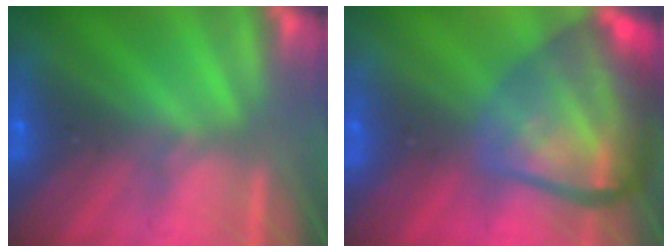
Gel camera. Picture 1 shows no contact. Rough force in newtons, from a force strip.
{"total": 7.5}